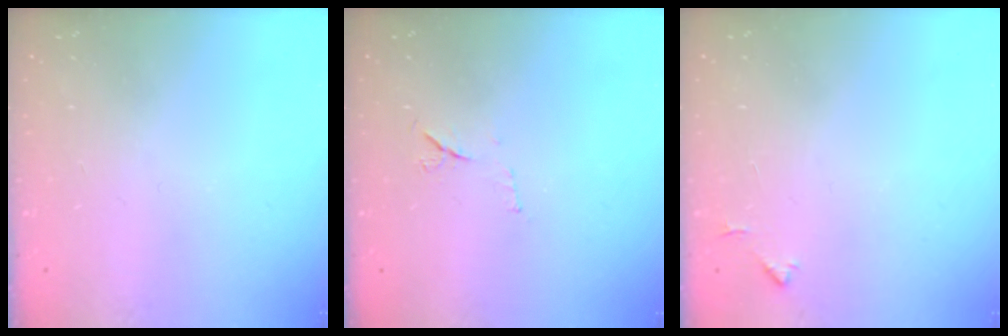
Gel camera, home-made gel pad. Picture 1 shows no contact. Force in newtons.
{"total": 6.2, "press": 6.2, "slide": 0.9}
{"total": 3.5, "press": 3.5, "slide": 0.5}